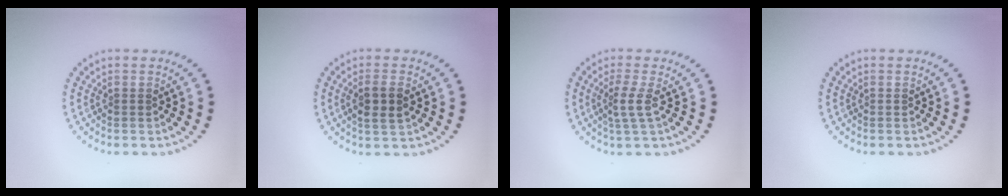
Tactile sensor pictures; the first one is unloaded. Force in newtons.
{"total": 2.5, "press": 2.4, "slide": 0.8}
{"total": 2.1, "press": 1.5, "slide": 1.5}
{"total": 0.0}